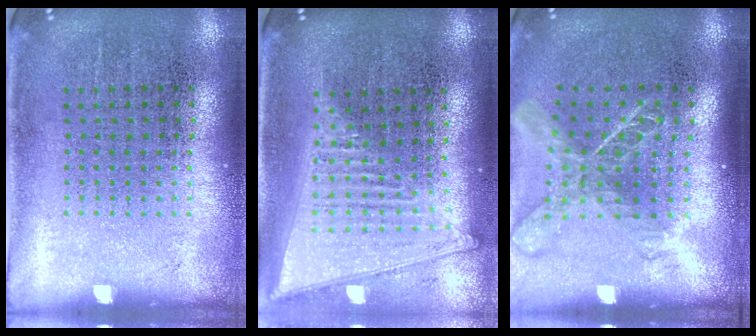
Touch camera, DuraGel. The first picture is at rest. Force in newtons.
{"total": 1.9, "press": 1.7, "slide": 0.9}
{"total": 1.8, "press": 1.4, "slide": 1.2}